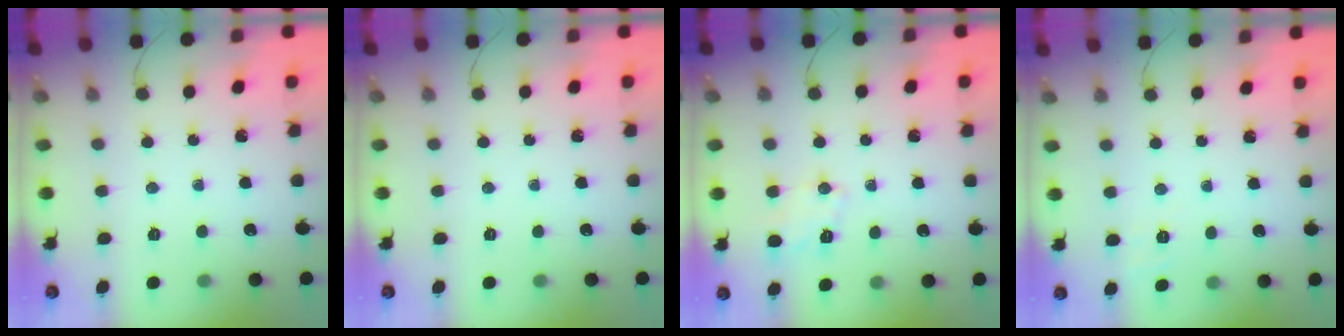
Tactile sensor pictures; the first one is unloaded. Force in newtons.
{"total": 0.0}
{"total": 3.2, "press": 2.8, "slide": 1.5}
{"total": 1.9, "press": 0.8, "slide": 1.7}